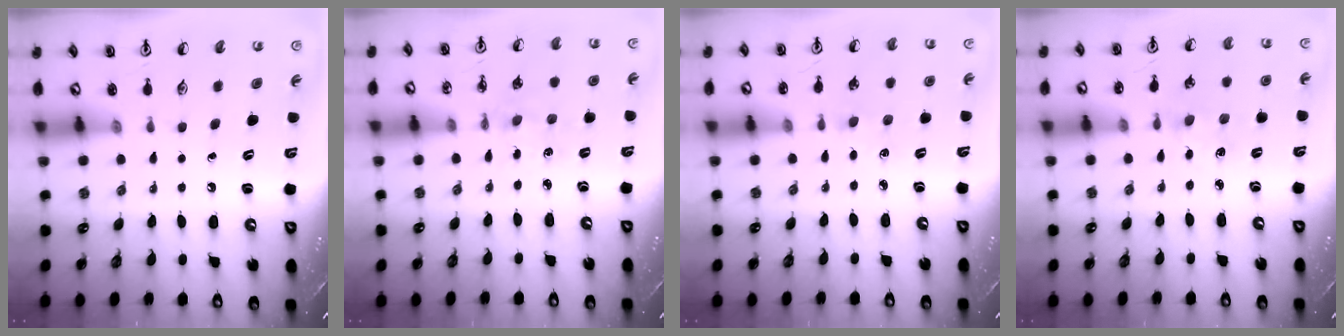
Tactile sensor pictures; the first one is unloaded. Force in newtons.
{"total": 2.8, "press": 2.8, "slide": 0.4}
{"total": 1.7, "press": 1.6, "slide": 0.3}
{"total": 2.3, "press": 2.3, "slide": 0.3}